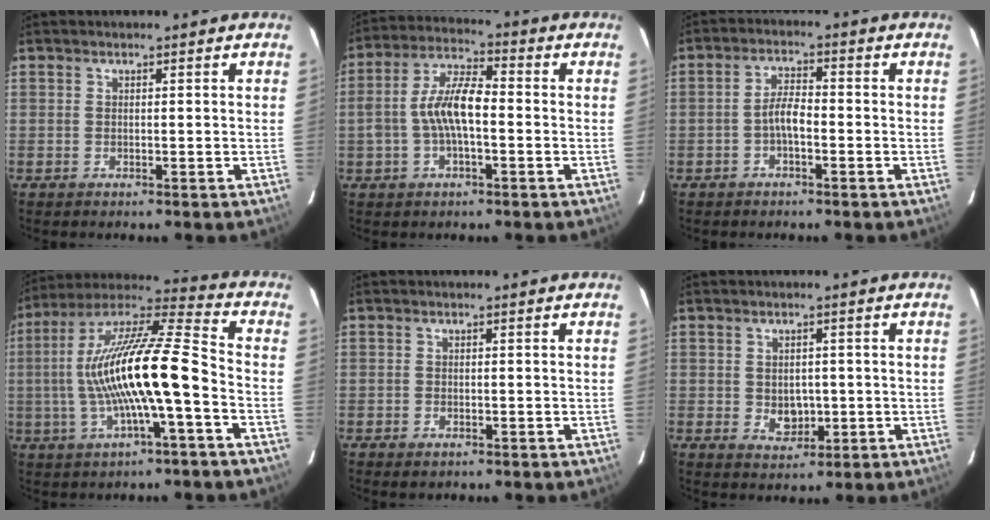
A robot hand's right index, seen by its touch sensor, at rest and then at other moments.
{"total": 9.2, "force": [-1.4, 3.5, 8.3], "torque": [-0.169, 0.015, -0.026]}
{"total": 3.5, "force": [-1.6, 1.1, 3.0], "torque": [-0.063, 0.012, -0.032]}
{"total": 18.6, "force": [-3.2, 2.4, 18.1], "torque": [-0.335, 0.007, -0.058]}
{"total": 1.5, "force": [-0.9, 1.0, 0.7], "torque": [-0.014, -0.002, -0.015]}
{"total": 4.3, "force": [-0.5, 3.5, 2.5], "torque": [-0.042, -0.002, 0.000]}